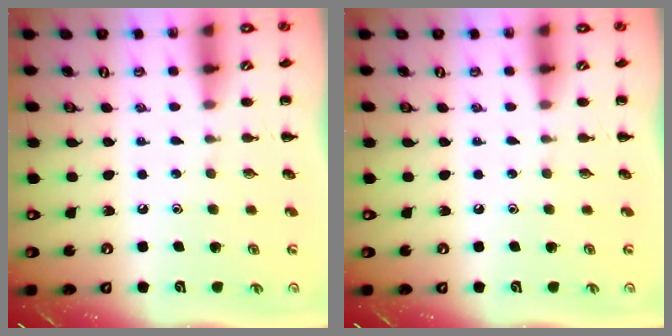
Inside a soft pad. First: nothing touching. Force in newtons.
{"total": 0.0}